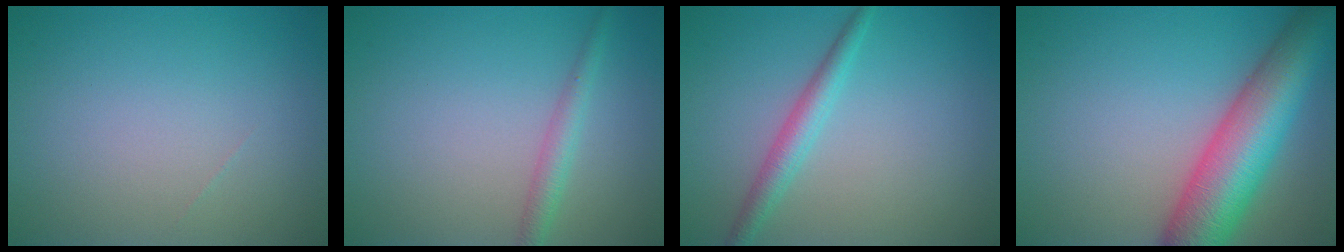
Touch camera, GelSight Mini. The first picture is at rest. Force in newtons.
{"total": 1.9, "press": 1.9, "slide": 0.0}
{"total": 2.4, "press": 2.4, "slide": 0.1}
{"total": 10.1, "press": 10.1, "slide": 0.5}